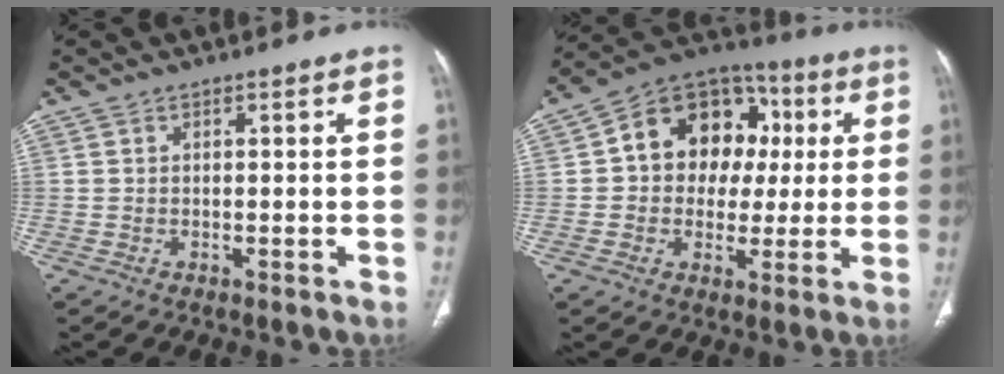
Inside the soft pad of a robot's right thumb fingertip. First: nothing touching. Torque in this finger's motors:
{"motor_torque": [1.65, 1.85, 0.69, -0.64, 0.29]}